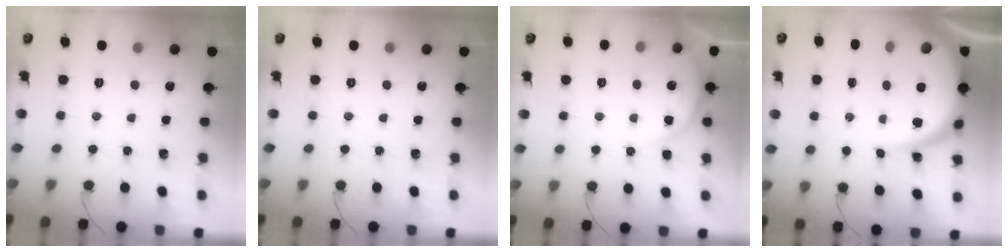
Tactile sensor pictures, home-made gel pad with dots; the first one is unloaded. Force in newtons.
{"total": 0.0}
{"total": 6.3, "press": 6.2, "slide": 0.8}
{"total": 11.0, "press": 10.9, "slide": 1.1}